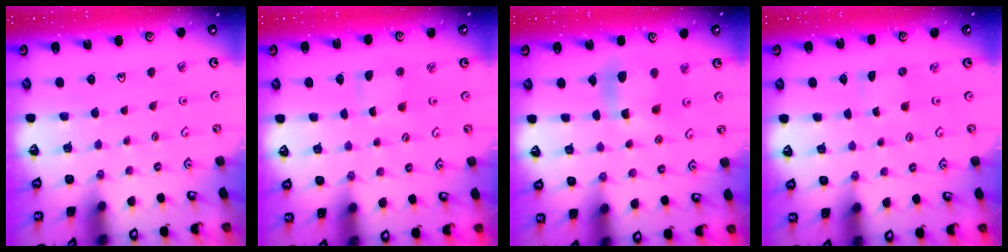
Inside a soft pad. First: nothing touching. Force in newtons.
{"total": 1.7, "press": 1.7, "slide": 0.3}
{"total": 11.5, "press": 11.2, "slide": 2.5}
{"total": 0.0}